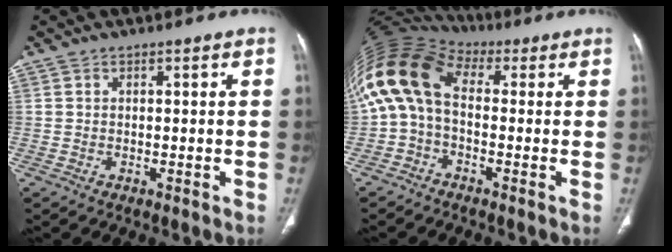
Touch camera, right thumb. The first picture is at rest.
{"total": 13.9, "force": [0.9, 8.5, 10.9], "torque": [-0.220, 0.047, 0.004]}